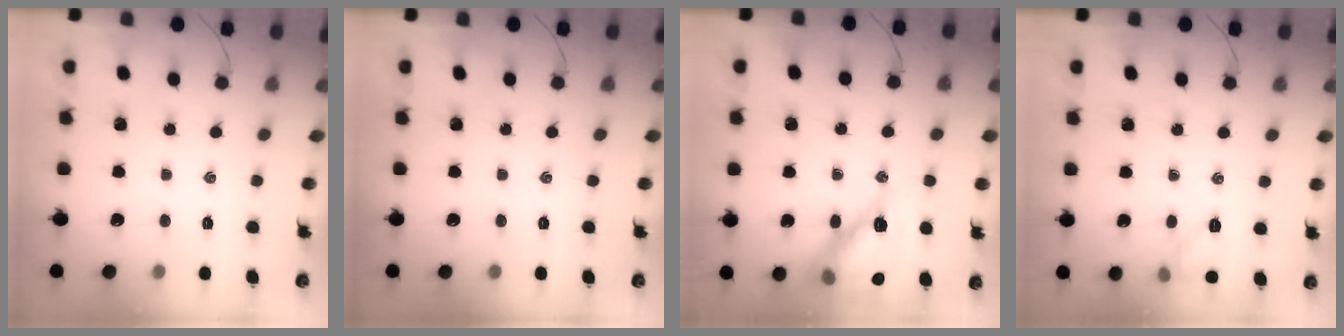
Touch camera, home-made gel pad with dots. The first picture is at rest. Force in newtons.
{"total": 0.0}
{"total": 16.9, "press": 16.7, "slide": 2.4}
{"total": 6.3, "press": 6.1, "slide": 1.8}